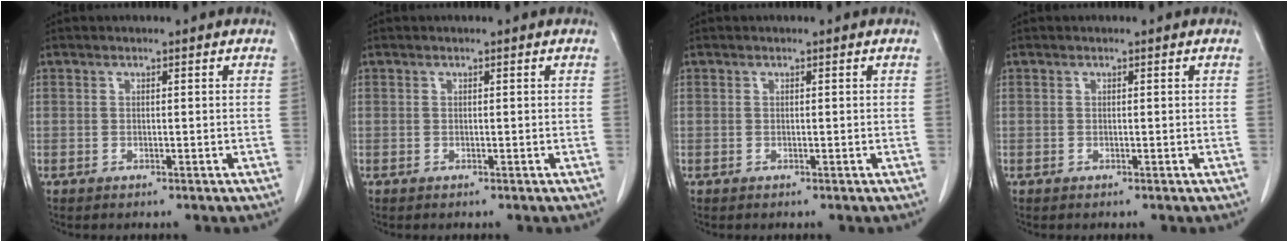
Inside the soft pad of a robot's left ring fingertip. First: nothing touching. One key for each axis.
{"total": 0.0}
{"total": 0.0}
{"total": 0.0}